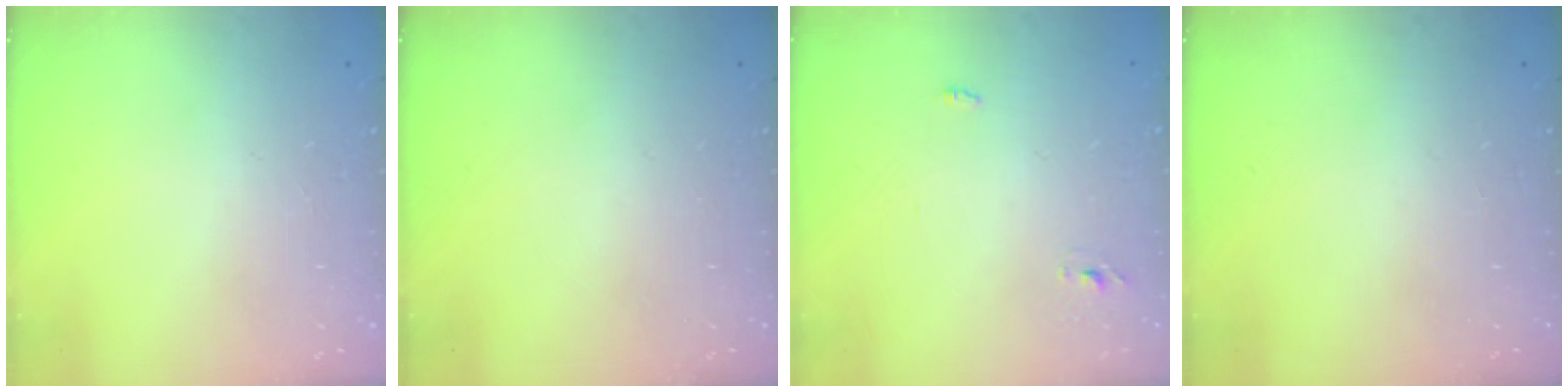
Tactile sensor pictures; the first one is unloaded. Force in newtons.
{"total": 0.0}
{"total": 2.7, "press": 2.6, "slide": 0.8}
{"total": 0.0}